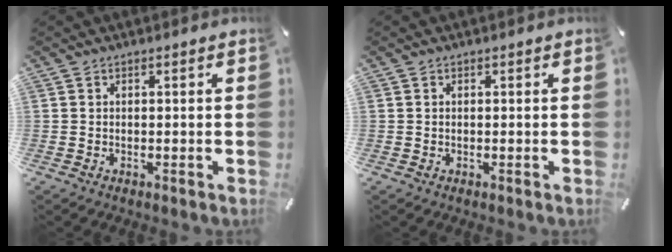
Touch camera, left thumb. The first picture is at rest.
{"total": 0.0}